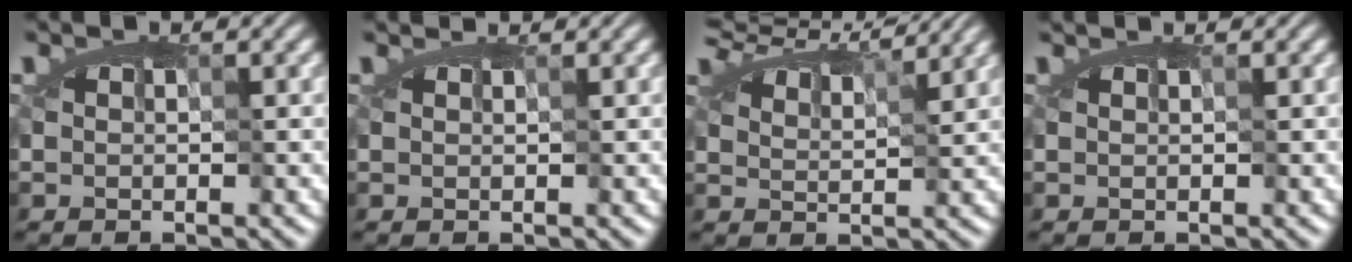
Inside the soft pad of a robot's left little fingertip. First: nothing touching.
{"total": 0.6, "force": [0.6, 0.1, -0.1], "torque": [-0.004, -0.003, 0.016]}
{"total": 6.2, "force": [5.4, 1.3, 2.7], "torque": [-0.073, 0.012, 0.068]}
{"total": 0.8, "force": [0.7, 0.3, 0.3], "torque": [-0.011, 0.001, 0.015]}